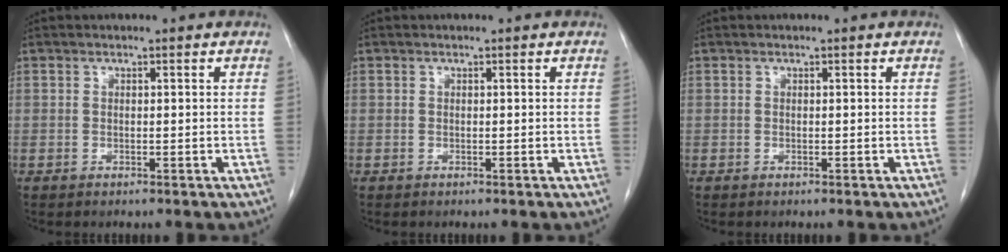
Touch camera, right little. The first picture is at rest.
{"total": 0.0}
{"total": 0.0}